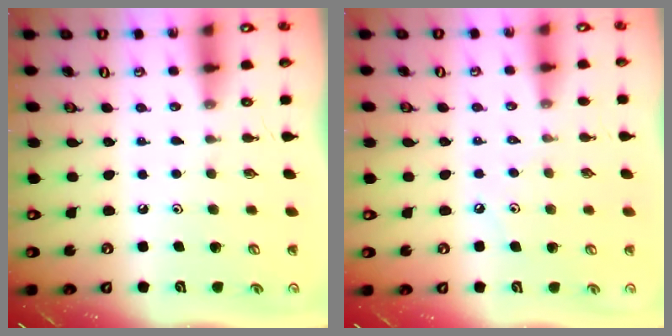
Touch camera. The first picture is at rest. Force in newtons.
{"total": 3.5, "press": 3.5, "slide": 0.4}